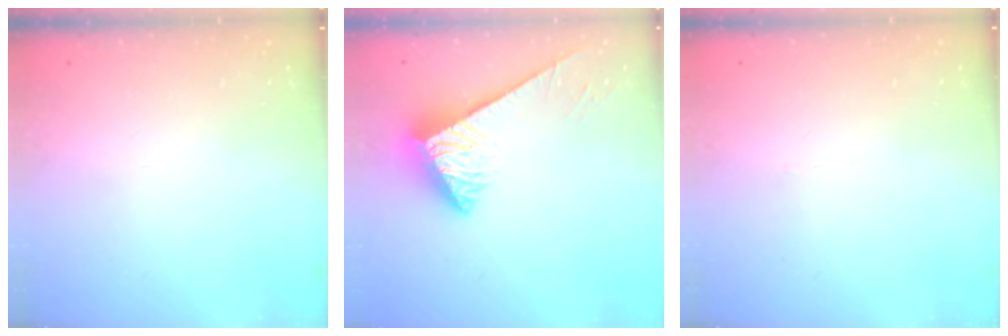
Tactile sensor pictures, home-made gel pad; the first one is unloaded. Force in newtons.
{"total": 5.2, "press": 5.1, "slide": 0.5}
{"total": 0.0}